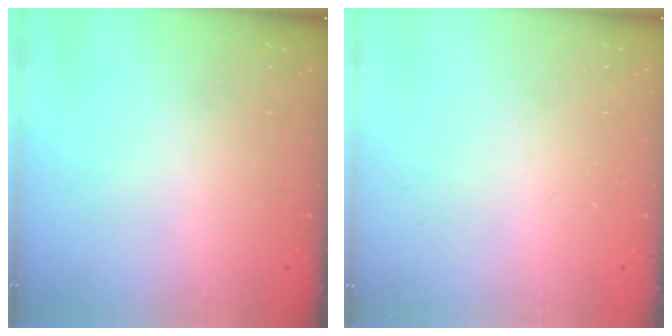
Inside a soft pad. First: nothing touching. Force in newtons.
{"total": 2.6, "press": 2.6, "slide": 0.2}